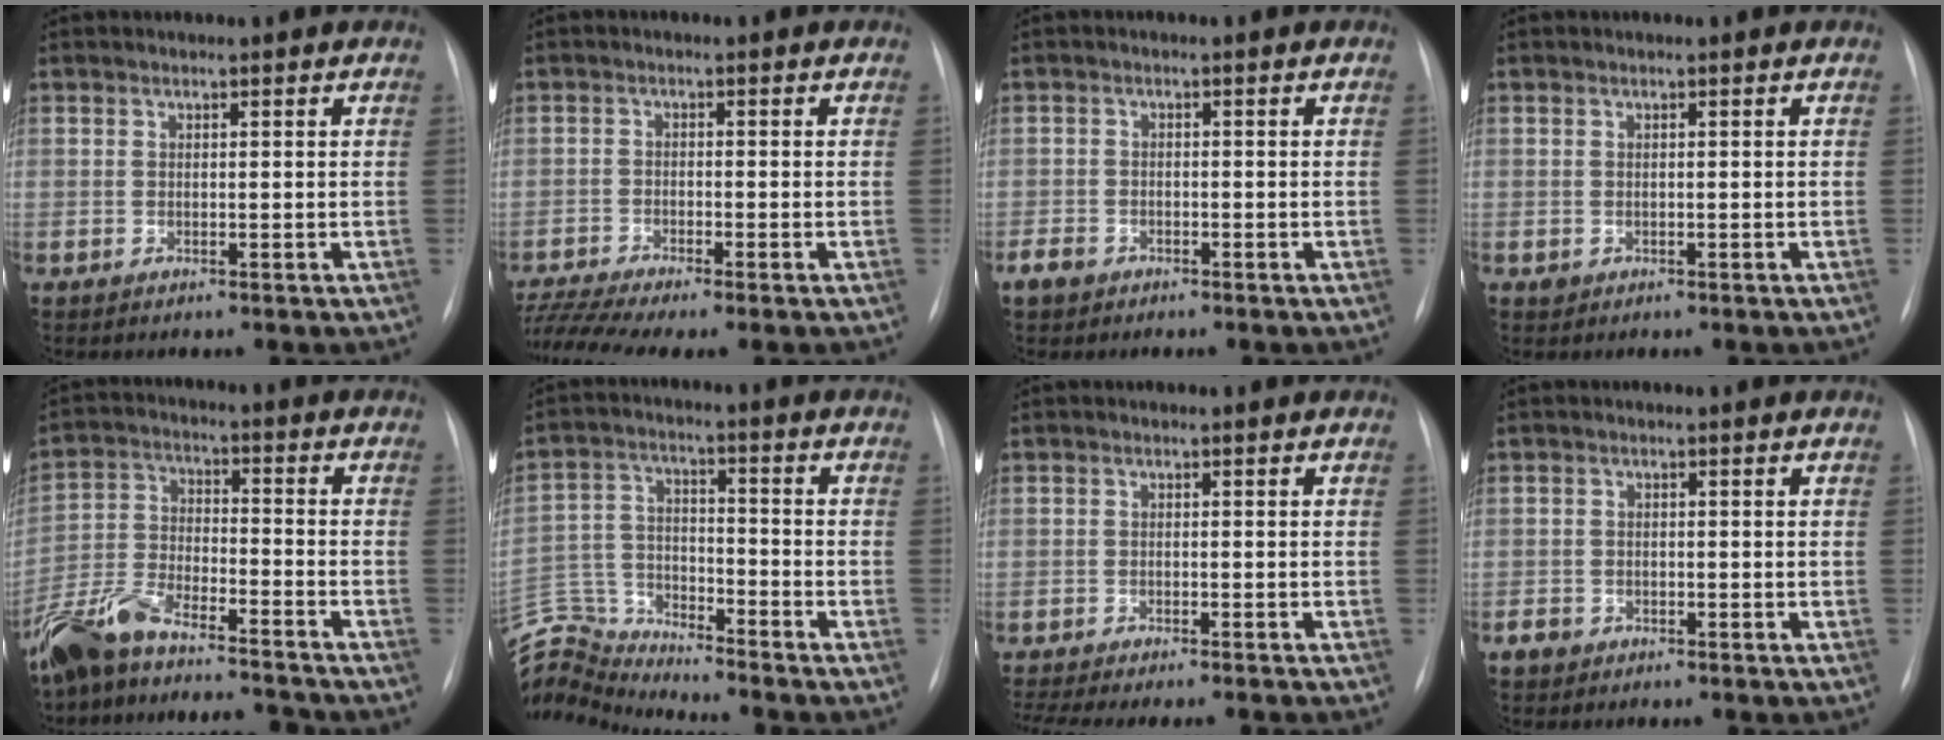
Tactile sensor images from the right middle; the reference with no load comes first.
{"total": 8.0, "force": [-6.9, -0.3, 4.1], "torque": [-0.082, -0.012, -0.117]}
{"total": 2.3, "force": [-1.6, 1.5, 0.6], "torque": [-0.017, 0.003, -0.026]}
{"total": 0.7, "force": [-0.3, 0.6, 0.2], "torque": [-0.003, 0.002, -0.001]}
{"total": 15.5, "force": [-13.9, 2.9, 6.1], "torque": [-0.128, 0.015, -0.244]}
{"total": 12.9, "force": [-12.9, 0.4, 0.4], "torque": [-0.018, 0.033, -0.246]}
{"total": 11.2, "force": [-10.0, 0.9, 4.9], "torque": [-0.066, -0.008, -0.135]}
{"total": 1.7, "force": [-1.1, 1.2, 0.1], "torque": [-0.006, 0.004, -0.020]}